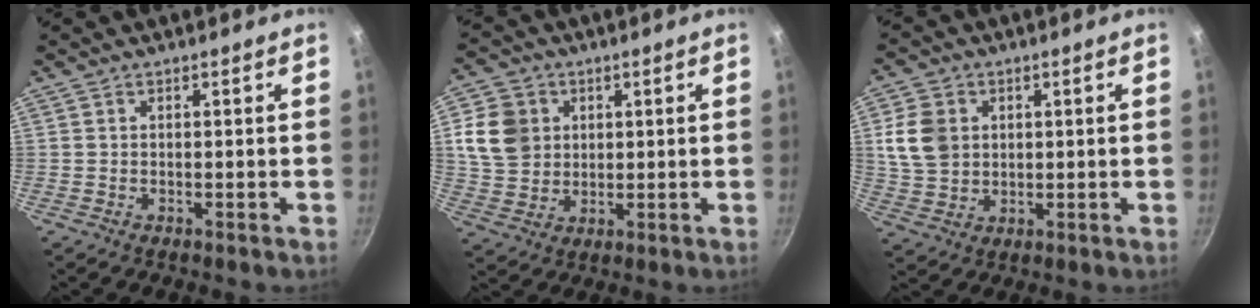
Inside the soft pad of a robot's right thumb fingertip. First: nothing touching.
{"total": 10.2, "force": [2.6, 8.7, 4.7], "torque": [-0.064, 0.000, 0.053]}
{"total": 8.8, "force": [1.9, 7.1, 4.8], "torque": [-0.076, -0.002, 0.042]}